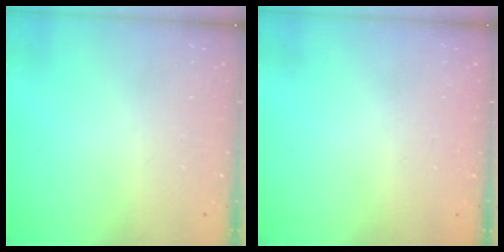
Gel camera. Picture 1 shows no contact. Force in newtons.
{"total": 0.0}